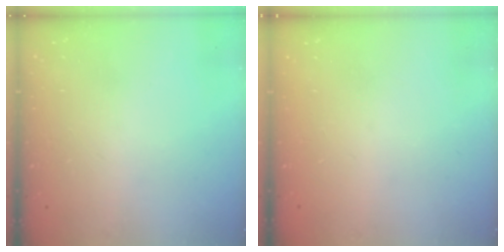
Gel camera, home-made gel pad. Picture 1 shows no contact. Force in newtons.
{"total": 0.0}